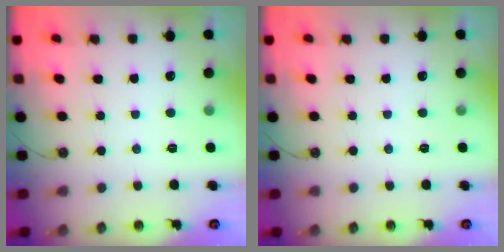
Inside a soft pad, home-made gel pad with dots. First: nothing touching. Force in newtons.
{"total": 0.0}